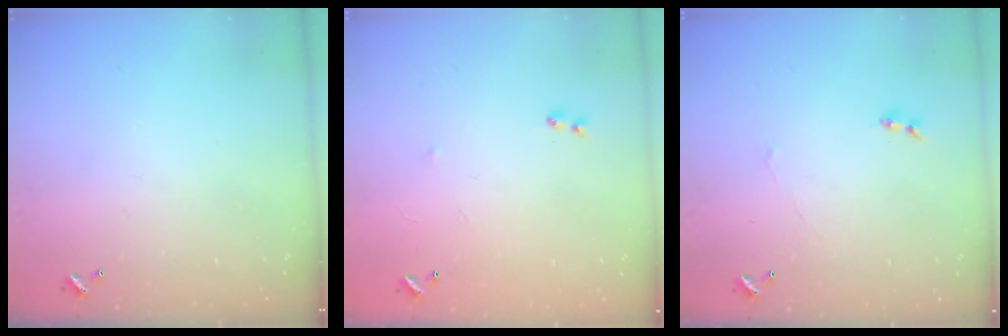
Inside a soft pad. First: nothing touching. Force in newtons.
{"total": 6.4, "press": 6.4, "slide": 1.0}
{"total": 0.7, "press": 0.1, "slide": 0.7}